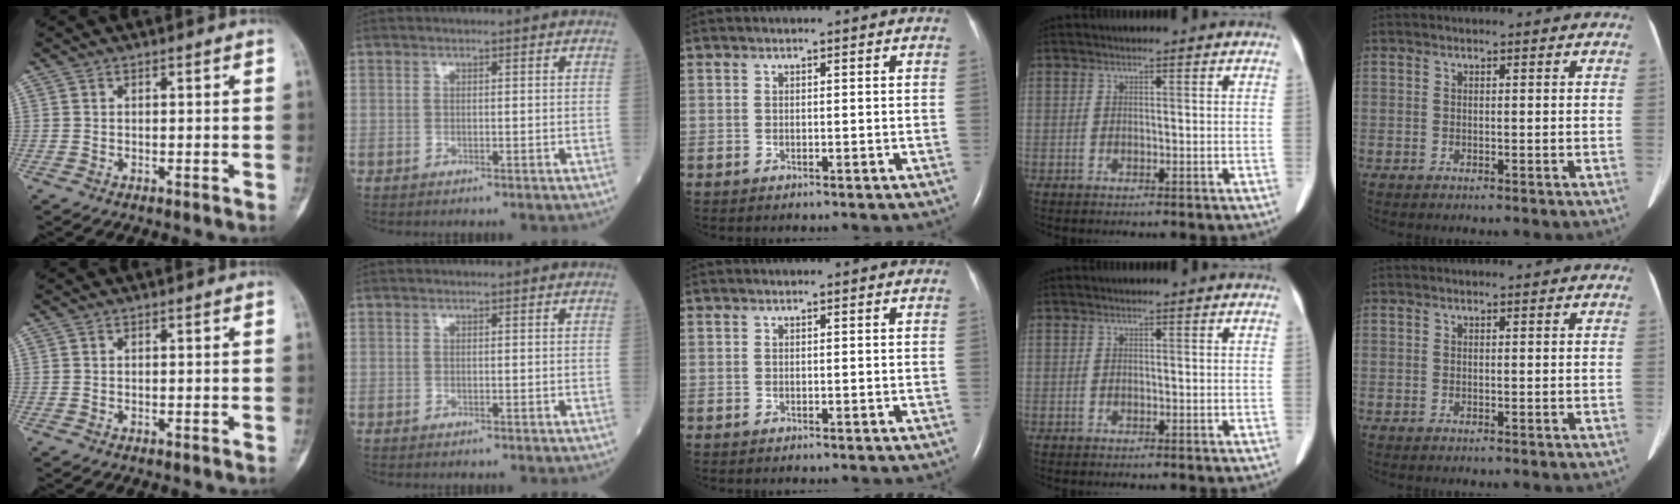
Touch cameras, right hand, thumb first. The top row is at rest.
{}